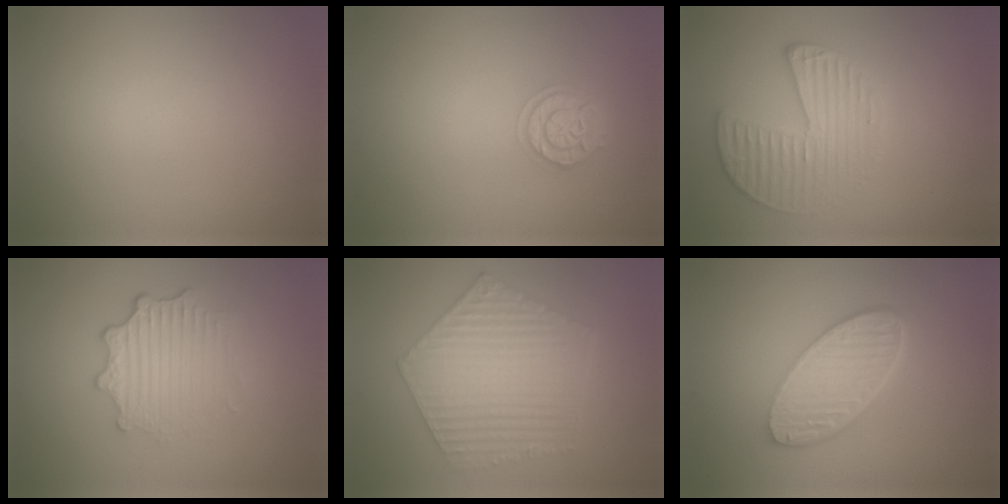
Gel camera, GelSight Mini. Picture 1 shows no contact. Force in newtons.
{"total": 2.5, "press": 2.1, "slide": 1.3}
{"total": 3.3, "press": 3.3, "slide": 0.6}
{"total": 3.4, "press": 2.6, "slide": 2.1}
{"total": 6.5, "press": 4.9, "slide": 4.3}
{"total": 6.0, "press": 4.4, "slide": 4.1}